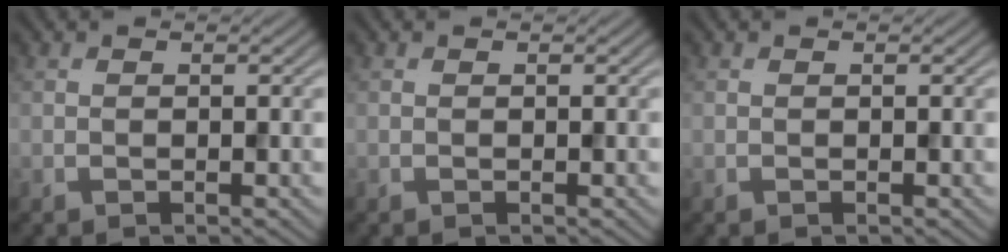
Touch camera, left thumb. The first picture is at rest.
{"total": 0.0}
{"total": 0.0}